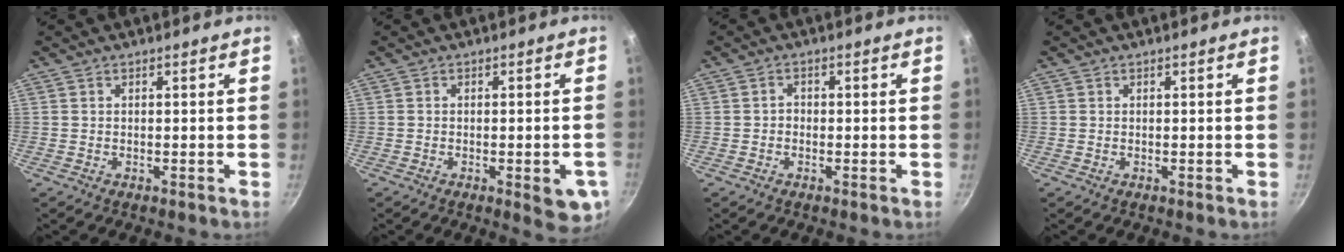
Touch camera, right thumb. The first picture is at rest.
{"total": 6.7, "force": [-2.3, 2.0, 6.0], "torque": [-0.054, 0.003, -0.025]}
{"total": 1.3, "force": [-0.3, 1.1, 0.6], "torque": [-0.008, 0.006, -0.007]}
{"total": 0.0}